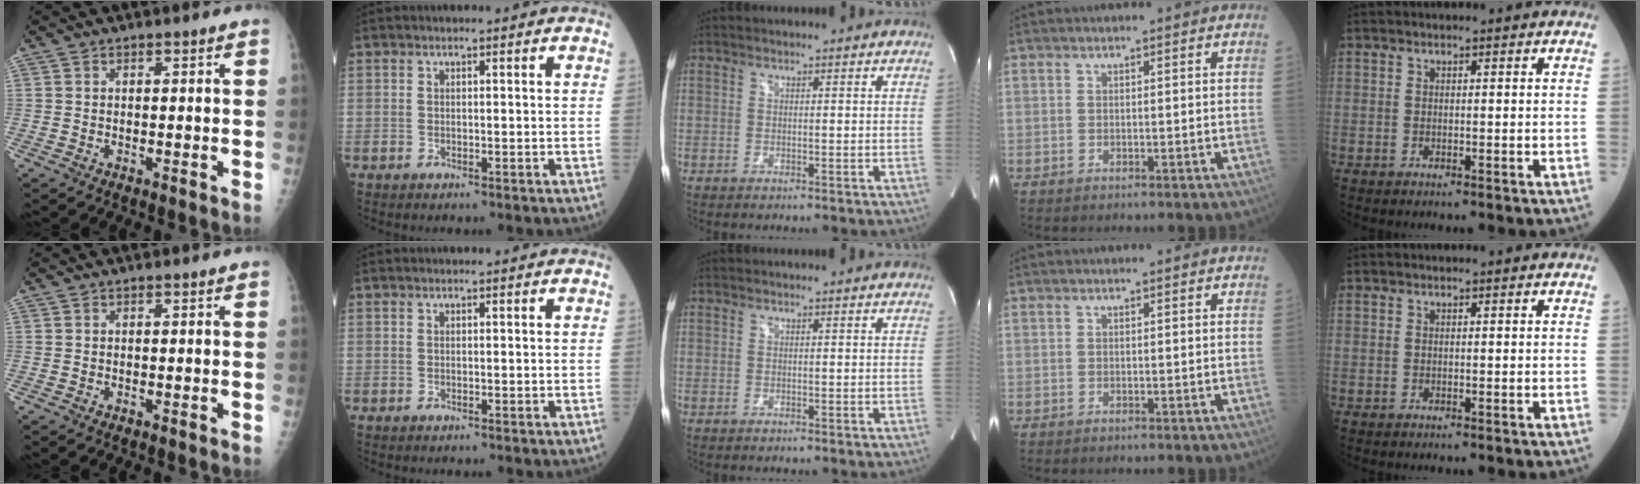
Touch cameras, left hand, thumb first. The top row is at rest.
{}